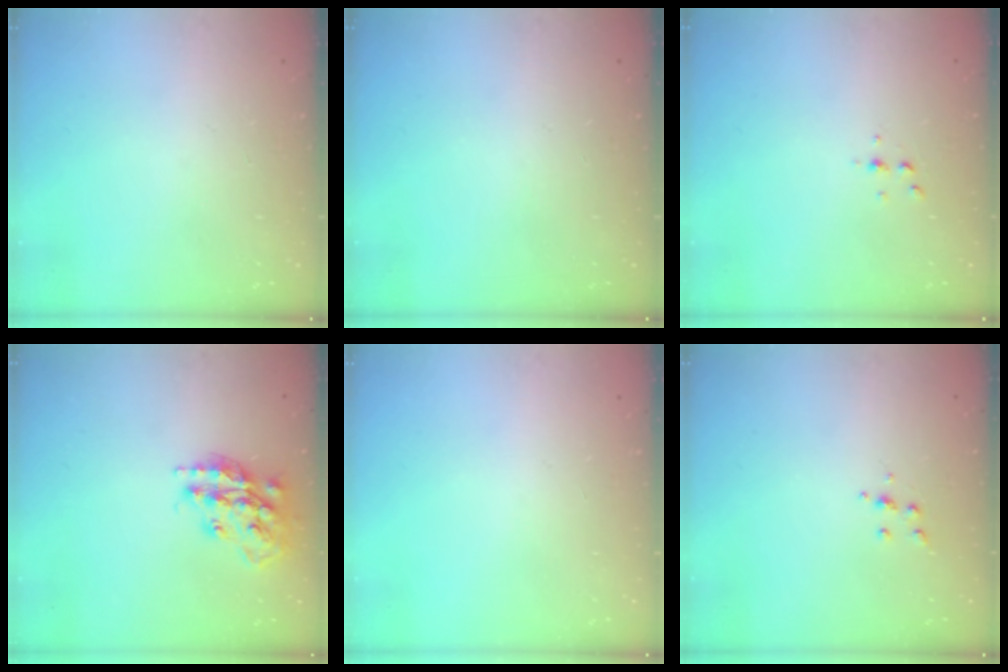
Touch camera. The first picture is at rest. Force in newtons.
{"total": 0.0}
{"total": 2.6, "press": 2.6, "slide": 0.3}
{"total": 15.7, "press": 15.7, "slide": 1.2}
{"total": 0.0}
{"total": 4.0, "press": 3.9, "slide": 0.9}